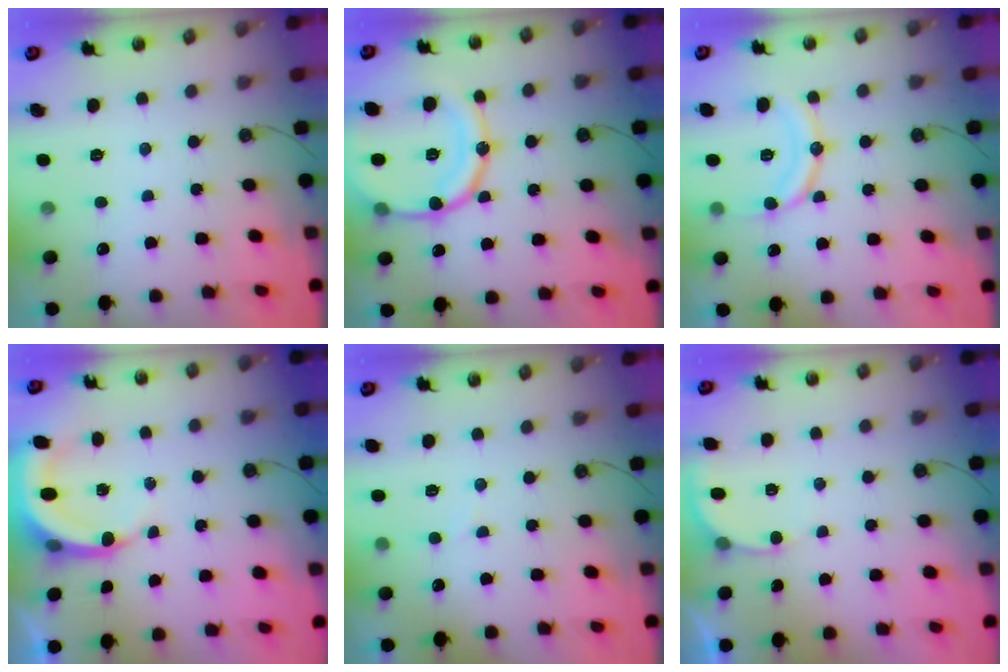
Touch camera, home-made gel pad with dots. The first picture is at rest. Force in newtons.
{"total": 19.0, "press": 18.7, "slide": 3.2}
{"total": 12.2, "press": 12.2, "slide": 1.1}
{"total": 5.5, "press": 5.5, "slide": 0.9}
{"total": 4.4, "press": 4.3, "slide": 0.9}
{"total": 3.5, "press": 3.4, "slide": 0.3}